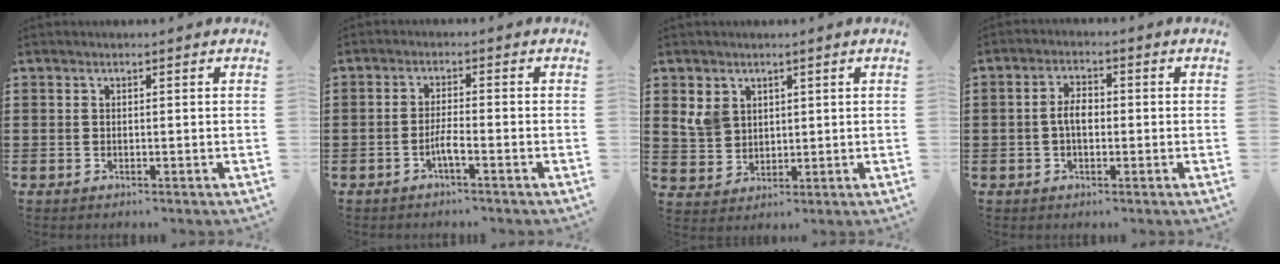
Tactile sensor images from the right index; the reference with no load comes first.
{"total": 2.8, "force": [-1.6, 0.2, 2.4], "torque": [-0.056, -0.006, -0.033]}
{"total": 4.9, "force": [2.1, 4.0, 1.7], "torque": [-0.058, 0.012, 0.039]}
{"total": 3.5, "force": [-0.4, 1.8, 3.0], "torque": [-0.064, 0.004, -0.011]}